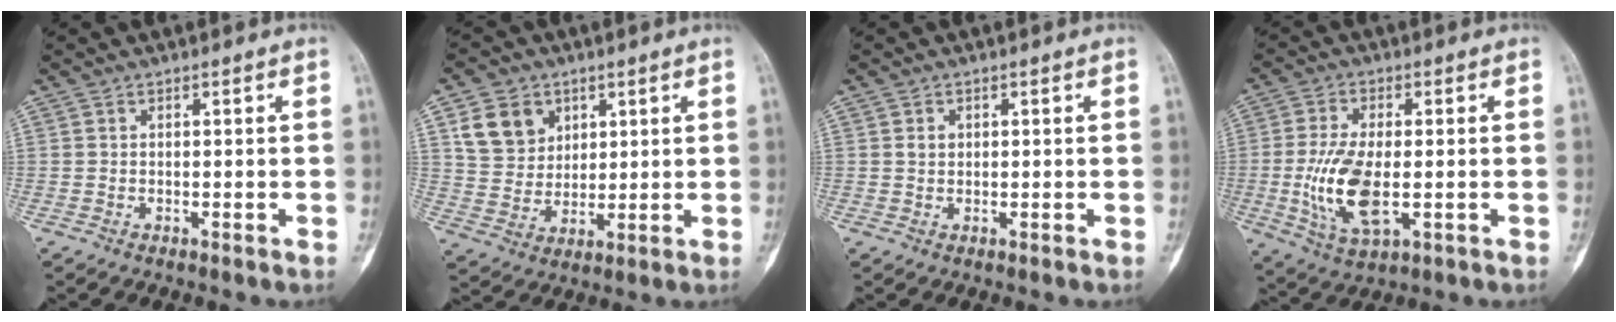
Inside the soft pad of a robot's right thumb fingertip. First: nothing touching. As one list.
[{"total": 9.5, "force": [4.2, 7.6, 3.9], "torque": [-0.047, -0.014, 0.086]}, {"total": 1.5, "force": [0.4, 1.2, 0.7], "torque": [-0.007, 0.000, 0.008]}, {"total": 11.6, "force": [-1.6, 5.3, 10.2], "torque": [-0.208, -0.009, -0.023]}]